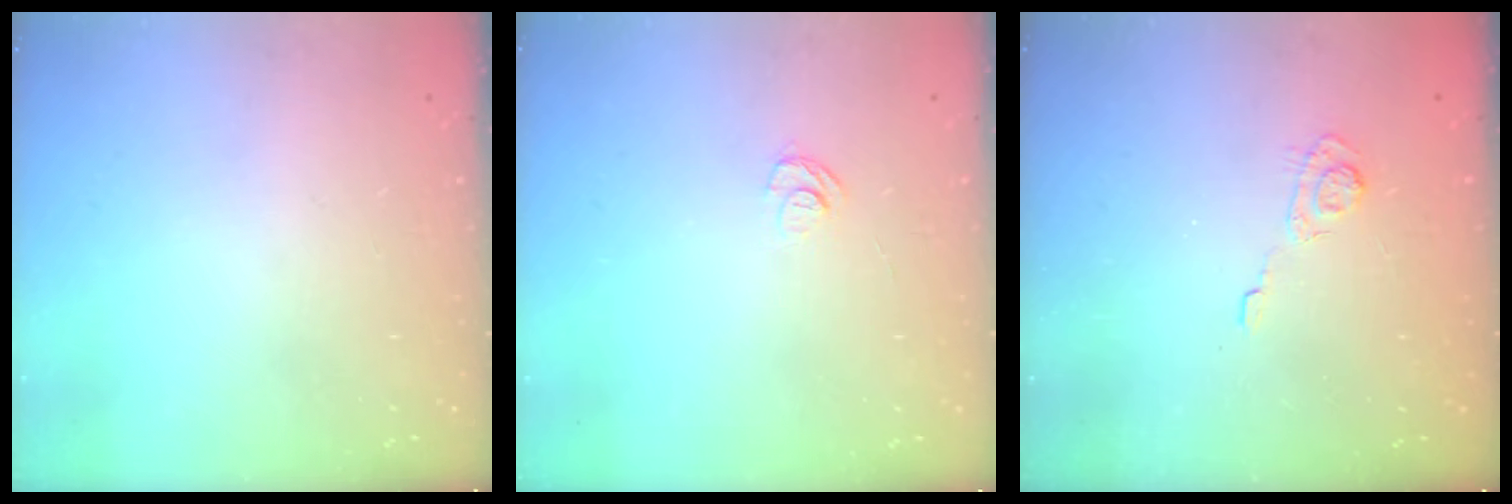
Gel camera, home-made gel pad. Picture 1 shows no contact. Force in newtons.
{"total": 6.2, "press": 6.2, "slide": 0.6}
{"total": 3.4, "press": 3.0, "slide": 1.7}